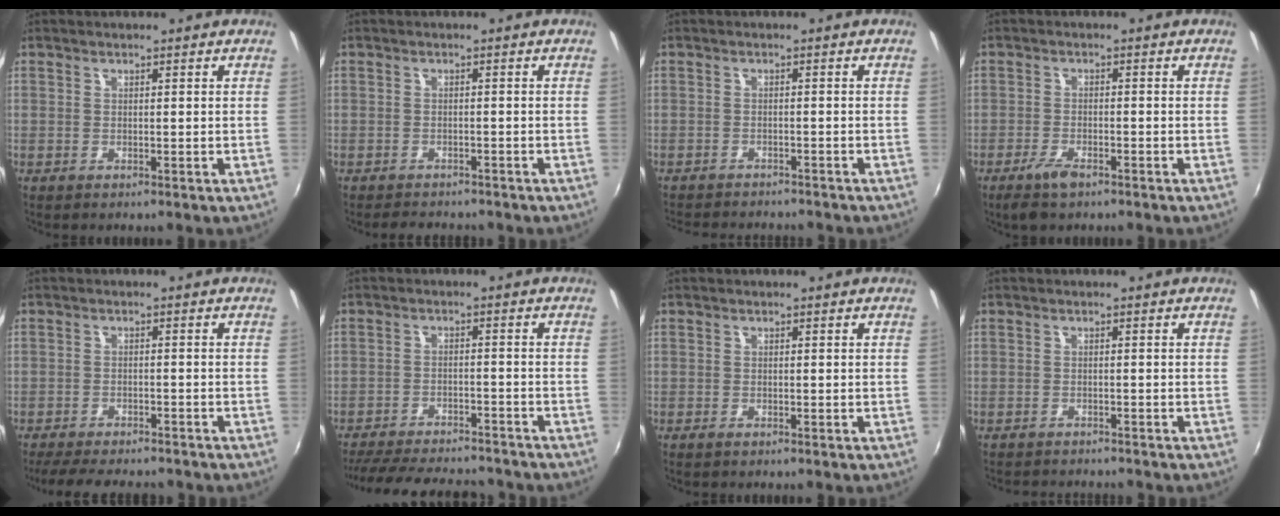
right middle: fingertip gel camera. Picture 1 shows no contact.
{"total": 4.6, "force": [-4.2, 1.4, 1.3], "torque": [-0.035, -0.005, -0.060]}
{"total": 8.4, "force": [-7.7, 1.7, 2.8], "torque": [-0.069, -0.015, -0.112]}
{"total": 4.2, "force": [-3.0, 1.4, 2.6], "torque": [-0.067, -0.008, -0.057]}
{"total": 11.0, "force": [-9.6, 2.6, 4.8], "torque": [-0.110, -0.018, -0.143]}
{"total": 18.9, "force": [-16.5, 5.0, 7.8], "torque": [-0.165, -0.010, -0.229]}
{"total": 0.8, "force": [-0.7, 0.2, 0.4], "torque": [-0.008, -0.004, -0.014]}
{"total": 4.7, "force": [-4.4, 0.6, 1.3], "torque": [-0.037, -0.011, -0.066]}